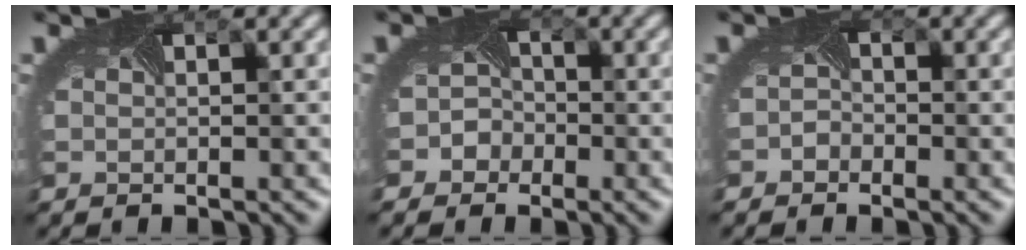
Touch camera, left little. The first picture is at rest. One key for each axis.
{"total": 2.4, "fx": -1.4, "fy": 2.0, "fz": 0.3, "tx": 0.010, "ty": 0.000, "tz": -0.027}
{"total": 1.2, "fx": -0.9, "fy": 0.8, "fz": 0.0, "tx": -0.003, "ty": -0.005, "tz": -0.021}